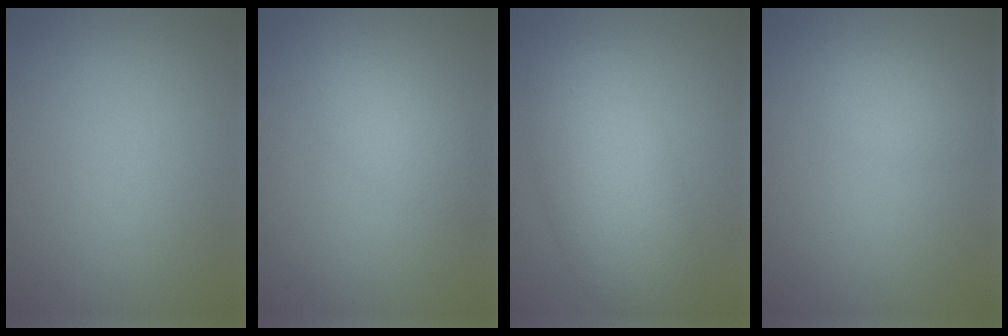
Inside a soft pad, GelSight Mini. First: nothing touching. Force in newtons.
{"total": 2.2, "press": 2.2, "slide": 0.2}
{"total": 6.8, "press": 6.8, "slide": 0.2}
{"total": 1.6, "press": 1.6, "slide": 0.1}